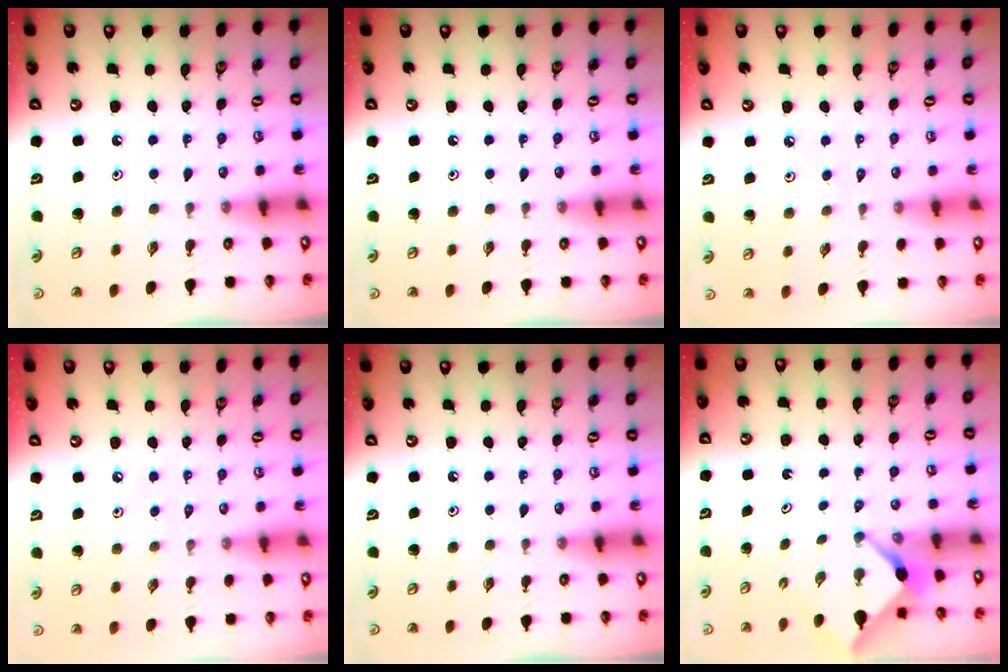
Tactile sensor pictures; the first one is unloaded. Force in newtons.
{"total": 0.0}
{"total": 2.3, "press": 2.2, "slide": 0.5}
{"total": 3.7, "press": 3.7, "slide": 0.5}
{"total": 0.0}
{"total": 2.5, "press": 2.4, "slide": 0.3}